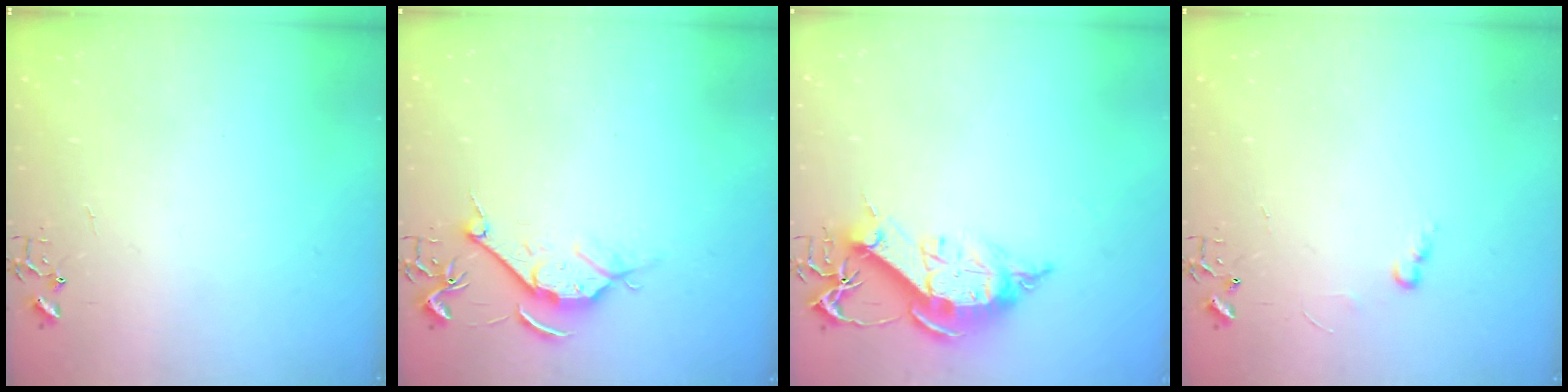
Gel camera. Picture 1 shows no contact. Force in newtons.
{"total": 8.4, "press": 8.3, "slide": 1.0}
{"total": 13.0, "press": 12.9, "slide": 1.5}
{"total": 5.6, "press": 5.6, "slide": 0.7}